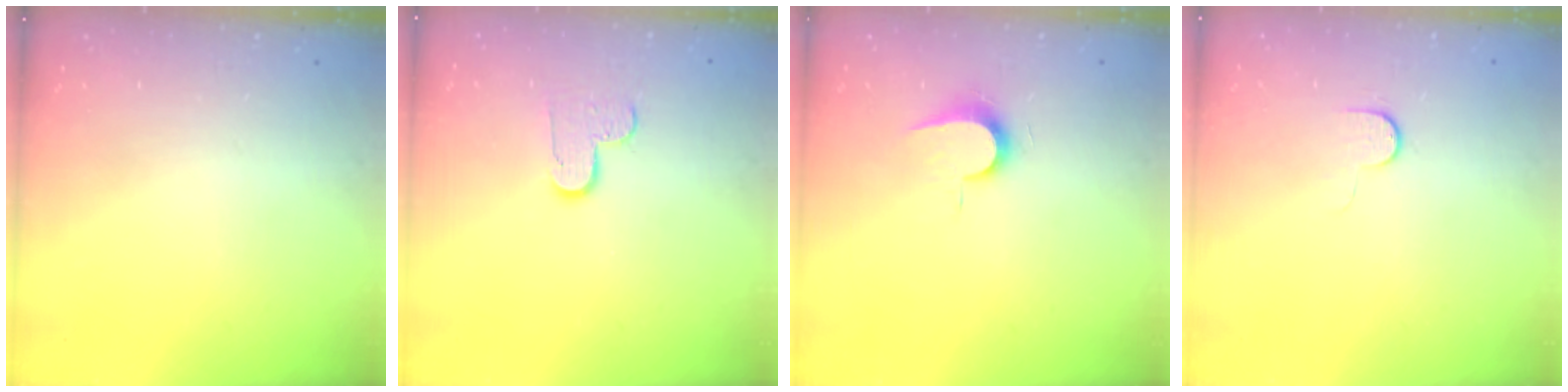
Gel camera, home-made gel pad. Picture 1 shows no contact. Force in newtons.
{"total": 5.5, "press": 5.5, "slide": 0.5}
{"total": 6.9, "press": 6.9, "slide": 0.6}
{"total": 5.0, "press": 5.0, "slide": 0.5}